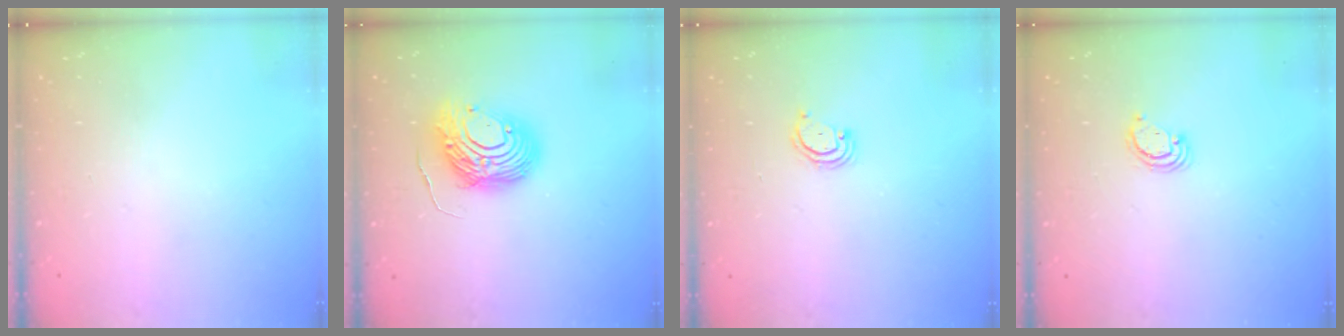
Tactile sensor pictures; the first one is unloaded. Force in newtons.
{"total": 12.7, "press": 12.6, "slide": 1.3}
{"total": 3.3, "press": 3.3, "slide": 0.5}
{"total": 2.6, "press": 2.6, "slide": 0.3}